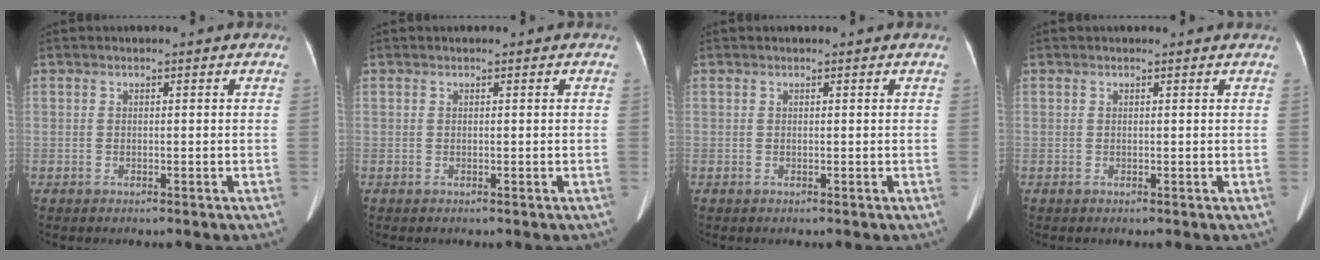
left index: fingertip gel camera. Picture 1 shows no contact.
{"total": 0.6, "force": [0.5, 0.2, 0.2], "torque": [-0.008, 0.010, 0.008]}
{"total": 1.2, "force": [1.1, 0.0, 0.3], "torque": [-0.010, 0.011, 0.012]}
{"total": 1.7, "force": [1.7, 0.1, 0.3], "torque": [-0.010, 0.005, 0.015]}